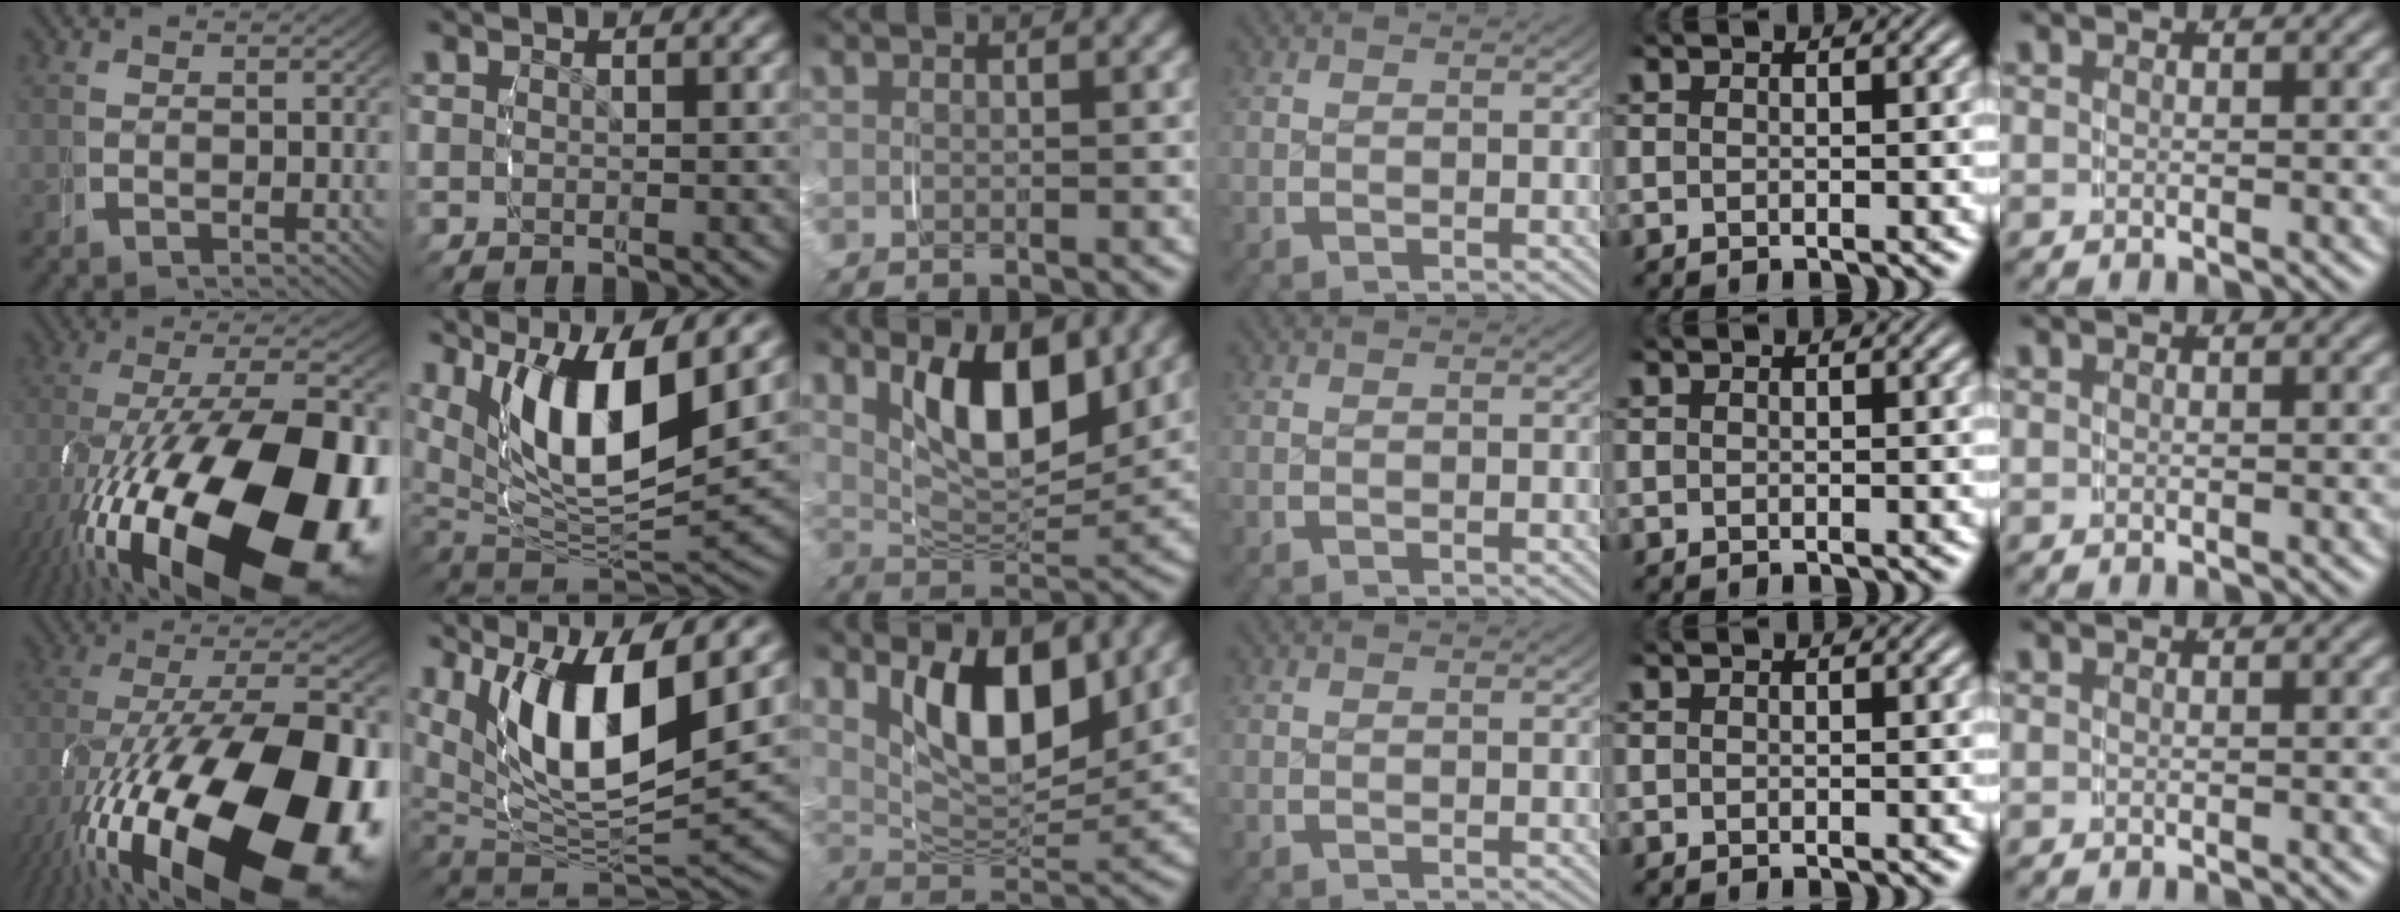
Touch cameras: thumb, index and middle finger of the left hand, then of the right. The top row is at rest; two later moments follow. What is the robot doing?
{"motion": "grasp_and_lifting", "object": "plastic wrap"}